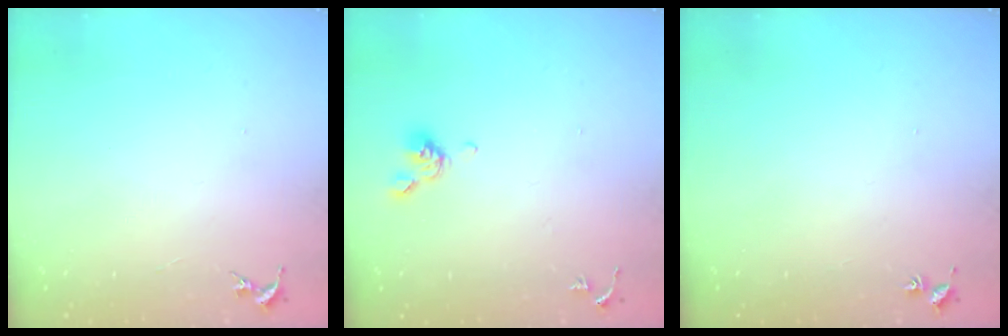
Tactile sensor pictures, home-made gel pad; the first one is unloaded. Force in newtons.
{"total": 5.2, "press": 5.1, "slide": 1.1}
{"total": 1.8, "press": 1.8, "slide": 0.2}